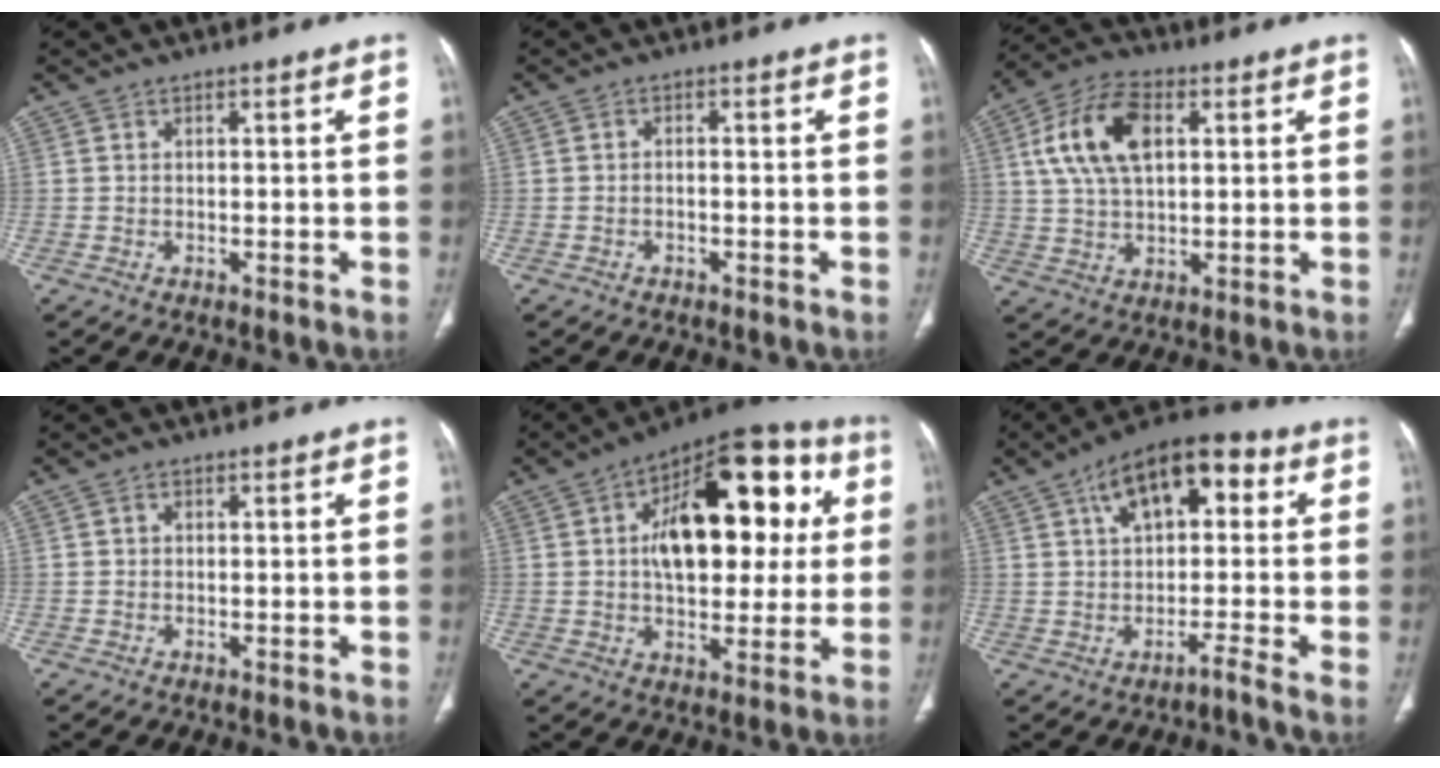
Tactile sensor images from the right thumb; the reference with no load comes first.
{"total": 0.9, "force": [-0.5, 0.5, 0.5], "torque": [-0.007, 0.006, -0.009]}
{"total": 12.9, "force": [3.5, 7.3, 10.0], "torque": [-0.190, 0.009, 0.064]}
{"total": 0.8, "force": [0.2, 0.7, 0.3], "torque": [-0.001, 0.002, 0.002]}
{"total": 23.5, "force": [4.6, 12.6, 19.3], "torque": [-0.229, 0.023, 0.062]}
{"total": 11.2, "force": [2.4, 4.3, 10.0], "torque": [-0.139, 0.030, 0.020]}